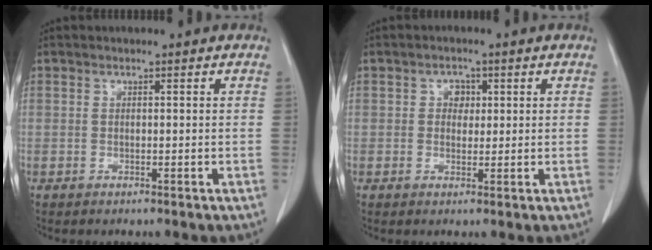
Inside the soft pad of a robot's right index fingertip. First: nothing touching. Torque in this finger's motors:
{"motor_torque": [0.31, 0.07, 0.00, 0.01]}